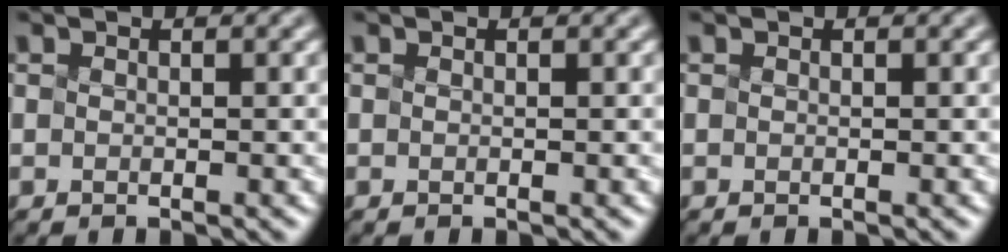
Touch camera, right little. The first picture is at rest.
{"total": 0.0}
{"total": 0.0}